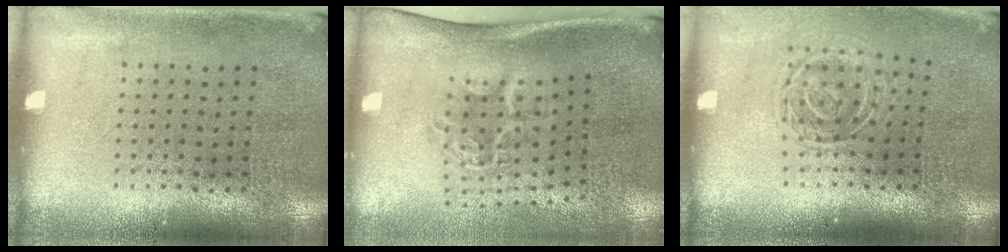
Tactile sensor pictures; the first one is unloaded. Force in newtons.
{"total": 2.0, "press": 1.3, "slide": 1.5}
{"total": 1.6, "press": 1.1, "slide": 1.1}